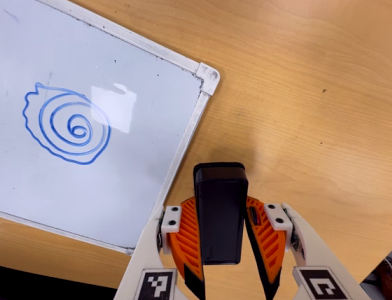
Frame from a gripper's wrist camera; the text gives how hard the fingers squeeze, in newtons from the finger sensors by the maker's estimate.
{"total": 7.7, "left": 6.2, "right": 9.2}